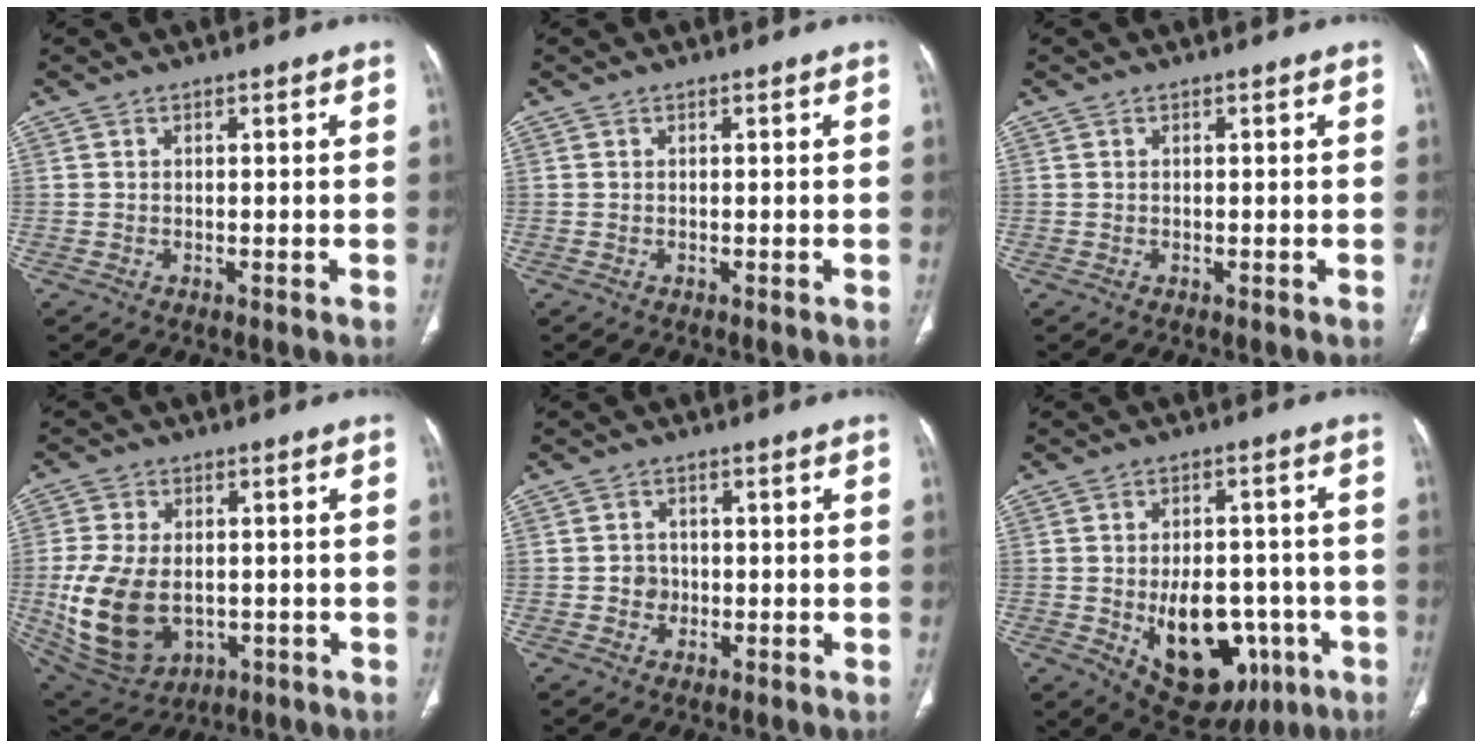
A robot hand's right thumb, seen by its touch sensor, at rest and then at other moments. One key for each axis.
{"total": 0.0}
{"total": 0.0}
{"total": 16.6, "fx": -2.1, "fy": 11.0, "fz": 12.2, "tx": -0.241, "ty": -0.007, "tz": -0.009}
{"total": 2.8, "fx": -0.4, "fy": 2.6, "fz": 1.0, "tx": 0.001, "ty": 0.007, "tz": -0.009}
{"total": 17.6, "fx": -5.3, "fy": 10.9, "fz": 12.8, "tx": -0.149, "ty": 0.019, "tz": -0.051}